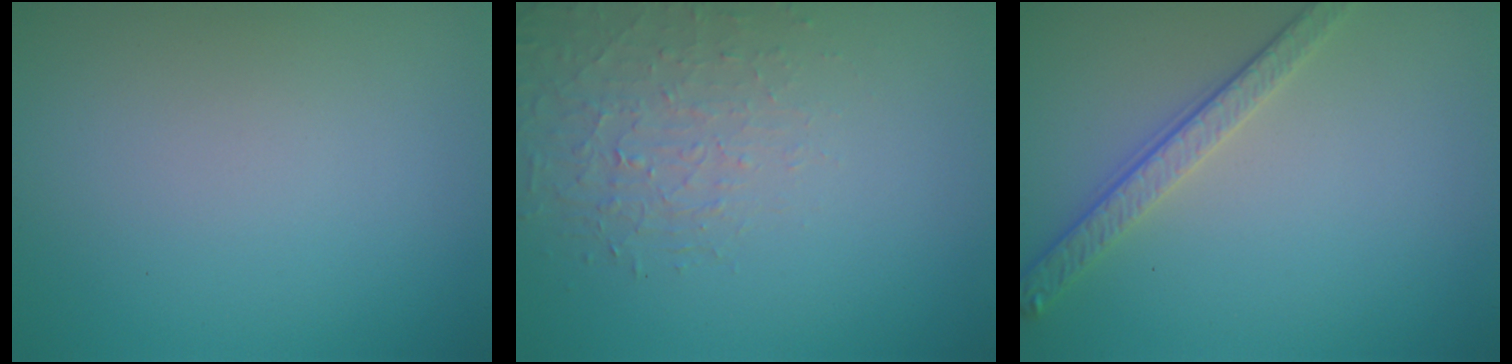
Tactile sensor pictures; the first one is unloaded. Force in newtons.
{"total": 1.6, "press": 1.0, "slide": 1.2}
{"total": 2.8, "press": 2.5, "slide": 1.2}